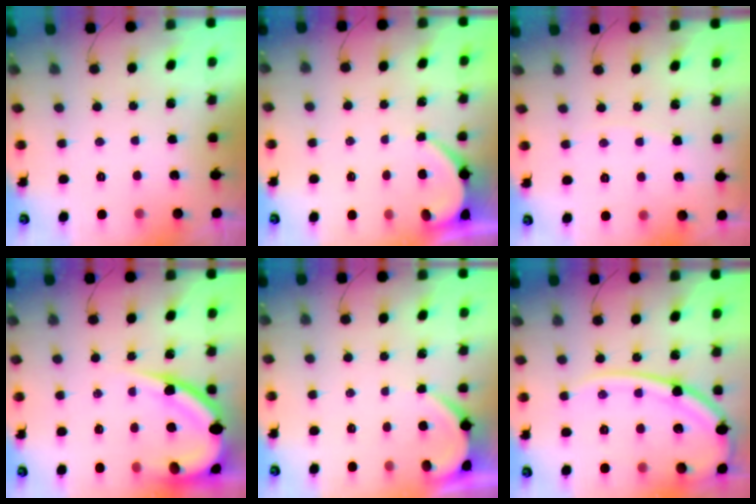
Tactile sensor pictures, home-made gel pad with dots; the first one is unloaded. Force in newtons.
{"total": 2.2, "press": 2.2, "slide": 0.2}
{"total": 2.3, "press": 2.3, "slide": 0.3}
{"total": 14.1, "press": 14.0, "slide": 1.3}
{"total": 2.7, "press": 2.7, "slide": 0.3}
{"total": 15.9, "press": 15.9, "slide": 1.4}